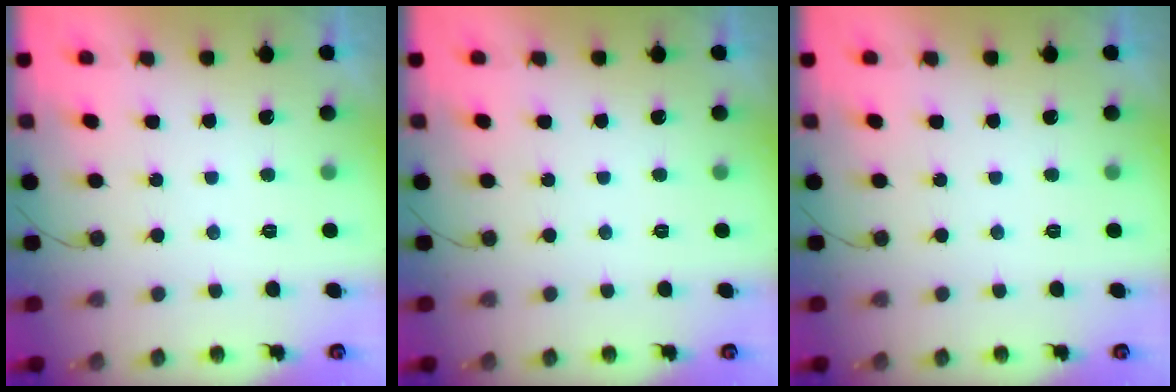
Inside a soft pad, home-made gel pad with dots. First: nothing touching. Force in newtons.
{"total": 0.0}
{"total": 0.0}